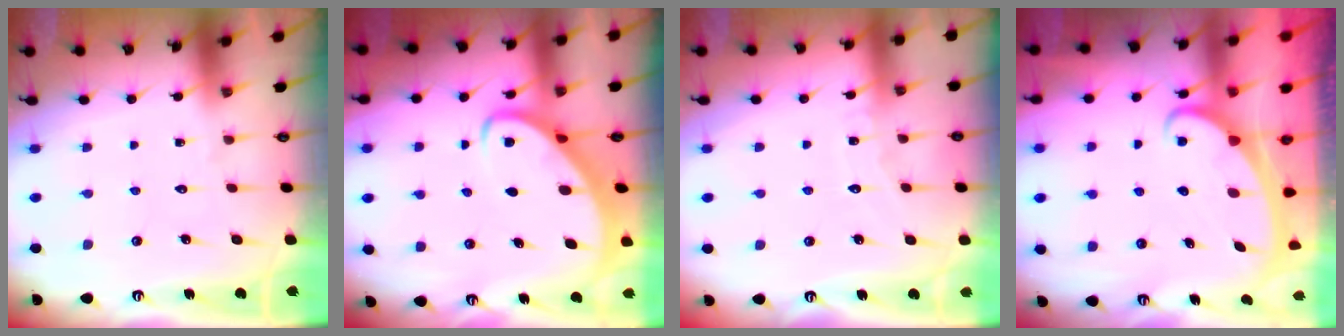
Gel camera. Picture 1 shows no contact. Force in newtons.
{"total": 2.9, "press": 2.8, "slide": 0.4}
{"total": 5.3, "press": 5.2, "slide": 0.6}
{"total": 2.4, "press": 2.4, "slide": 0.3}